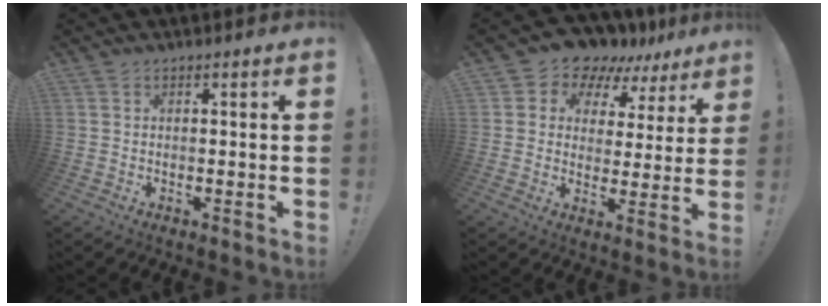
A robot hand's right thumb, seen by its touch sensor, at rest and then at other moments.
{"total": 9.6, "force": [8.0, 4.7, 2.1], "torque": [-0.044, -0.069, 0.145]}